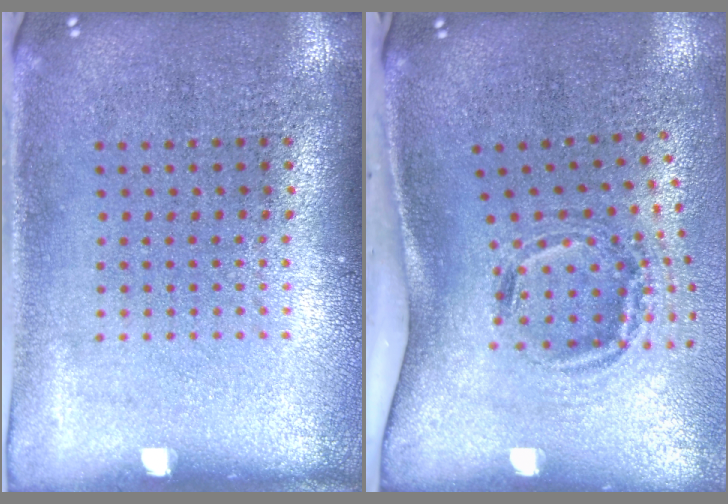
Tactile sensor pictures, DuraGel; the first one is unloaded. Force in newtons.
{"total": 1.7, "press": 1.2, "slide": 1.3}